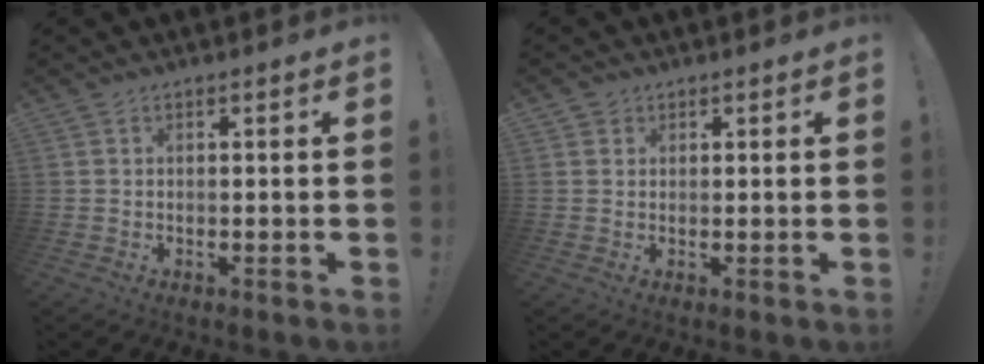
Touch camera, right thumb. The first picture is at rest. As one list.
[{"total": 0.9, "force": [0.6, 0.7, 0.0], "torque": [0.004, -0.001, 0.011]}]